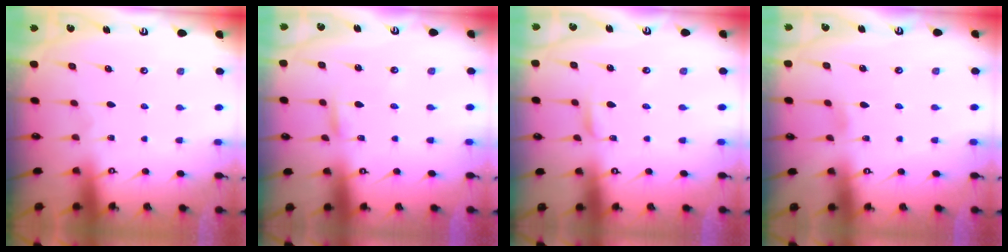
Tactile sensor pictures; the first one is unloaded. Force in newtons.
{"total": 2.4, "press": 2.4, "slide": 0.0}
{"total": 2.0, "press": 2.0, "slide": 0.2}
{"total": 2.9, "press": 2.8, "slide": 0.3}